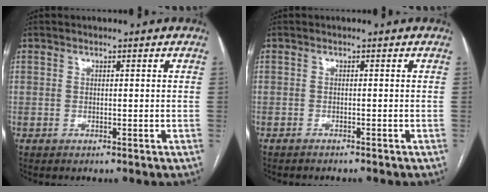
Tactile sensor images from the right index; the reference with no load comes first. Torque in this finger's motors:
{"motor_torque": [-0.17, -0.11, -0.06, -0.08]}